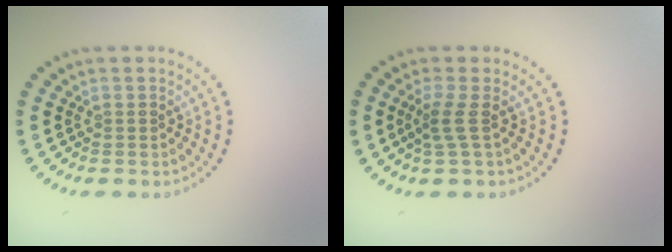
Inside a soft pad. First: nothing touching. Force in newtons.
{"total": 1.9, "press": 1.3, "slide": 1.4}